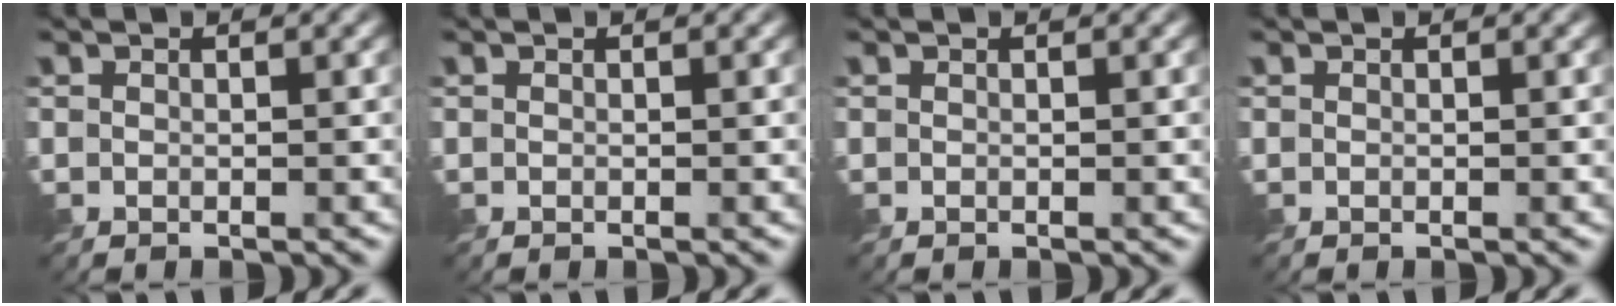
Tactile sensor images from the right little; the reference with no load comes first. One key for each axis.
{"total": 0.0}
{"total": 0.0}
{"total": 0.0}